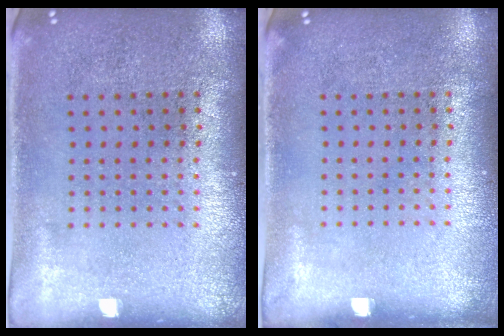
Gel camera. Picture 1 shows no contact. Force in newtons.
{"total": 0.0}